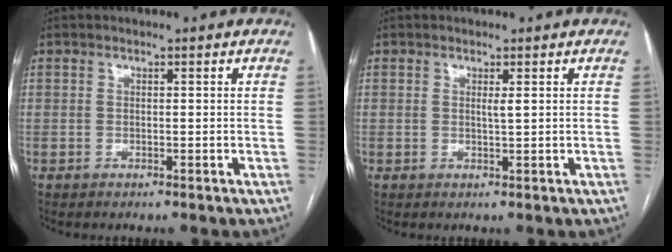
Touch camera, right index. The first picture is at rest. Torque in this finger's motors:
{"motor_torque": [0.35, 0.13, 0.03, 0.02]}